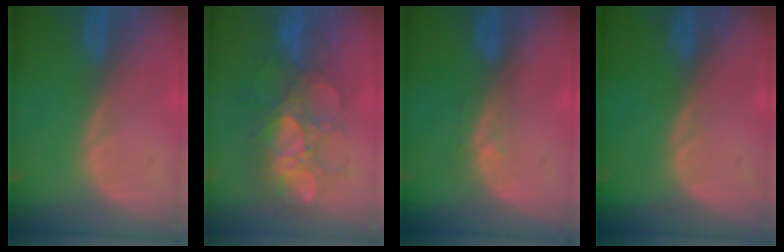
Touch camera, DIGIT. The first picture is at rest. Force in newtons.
{"total": 9.0, "press": 8.8, "slide": 1.7}
{"total": 1.0, "press": 1.0, "slide": 0.2}
{"total": 0.0}